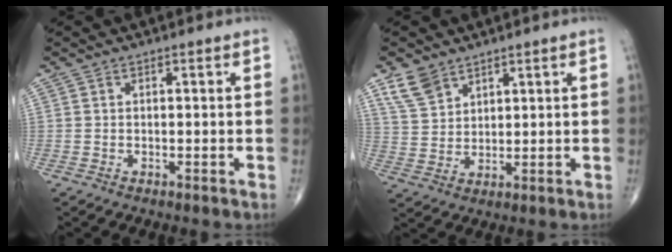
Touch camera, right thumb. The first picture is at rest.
{"total": 6.0, "force": [4.3, 3.5, 2.3], "torque": [-0.036, -0.018, 0.094]}